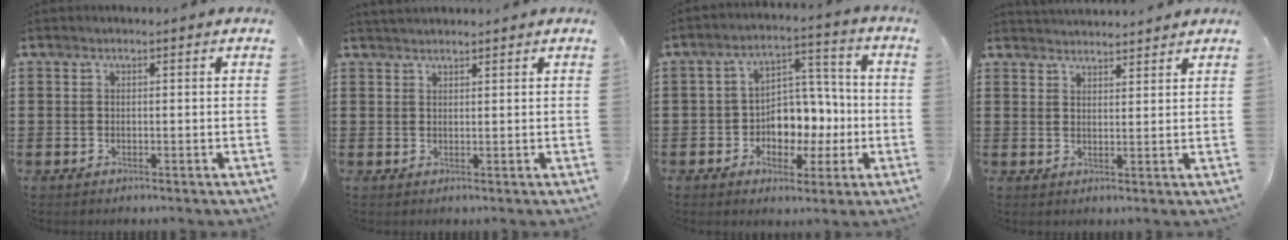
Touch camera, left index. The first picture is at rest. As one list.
[{"total": 1.4, "force": [1.4, 0.2, 0.2], "torque": [-0.007, 0.001, 0.028]}, {"total": 7.0, "force": [-1.0, 6.0, 3.4], "torque": [-0.062, 0.008, -0.018]}, {"total": 2.5, "force": [2.5, 0.0, -0.2], "torque": [-0.003, -0.006, 0.049]}]